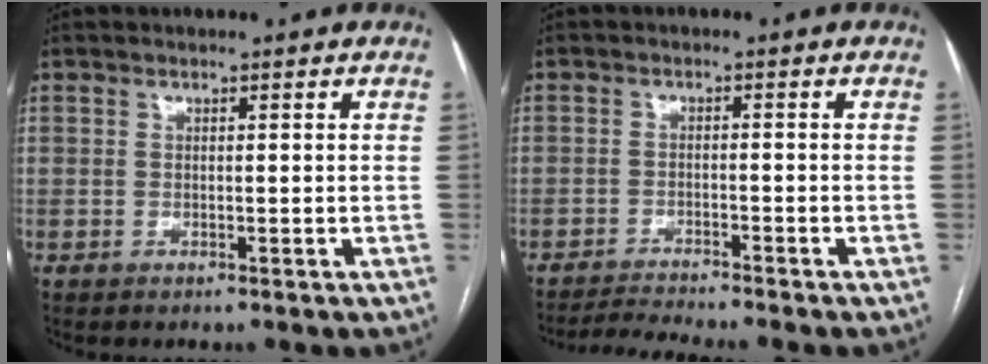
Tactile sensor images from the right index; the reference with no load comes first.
{"total": 5.2, "force": [-4.8, -1.4, 1.4], "torque": [-0.024, -0.018, -0.082]}